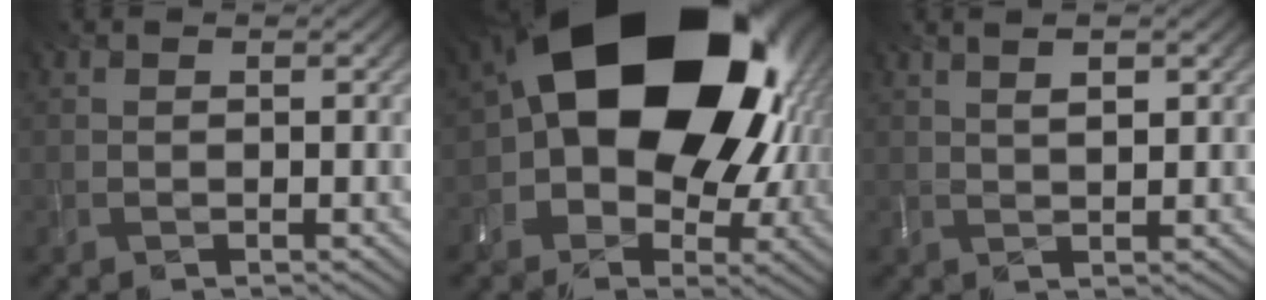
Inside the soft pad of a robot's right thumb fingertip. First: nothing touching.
{"total": 21.7, "force": [3.2, 15.1, 15.2], "torque": [-0.262, -0.037, 0.076]}
{"total": 3.0, "force": [1.5, 0.8, 2.4], "torque": [-0.037, -0.004, 0.032]}